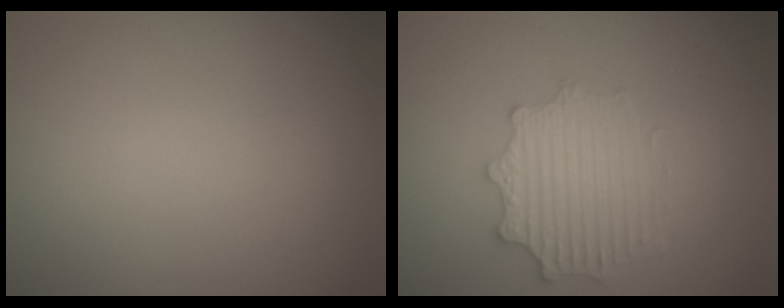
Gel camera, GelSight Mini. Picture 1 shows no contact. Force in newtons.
{"total": 2.9, "press": 2.9, "slide": 0.6}